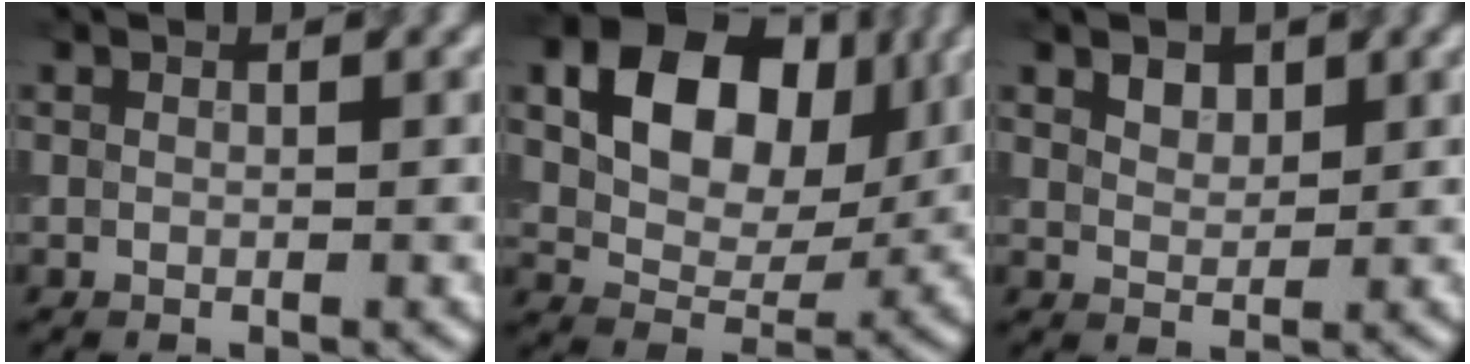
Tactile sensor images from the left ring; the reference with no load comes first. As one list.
[{"total": 10.1, "force": [3.0, 6.9, 6.8], "torque": [-0.117, 0.000, 0.047]}, {"total": 1.7, "force": [1.2, 1.0, 0.8], "torque": [-0.014, 0.001, 0.023]}]